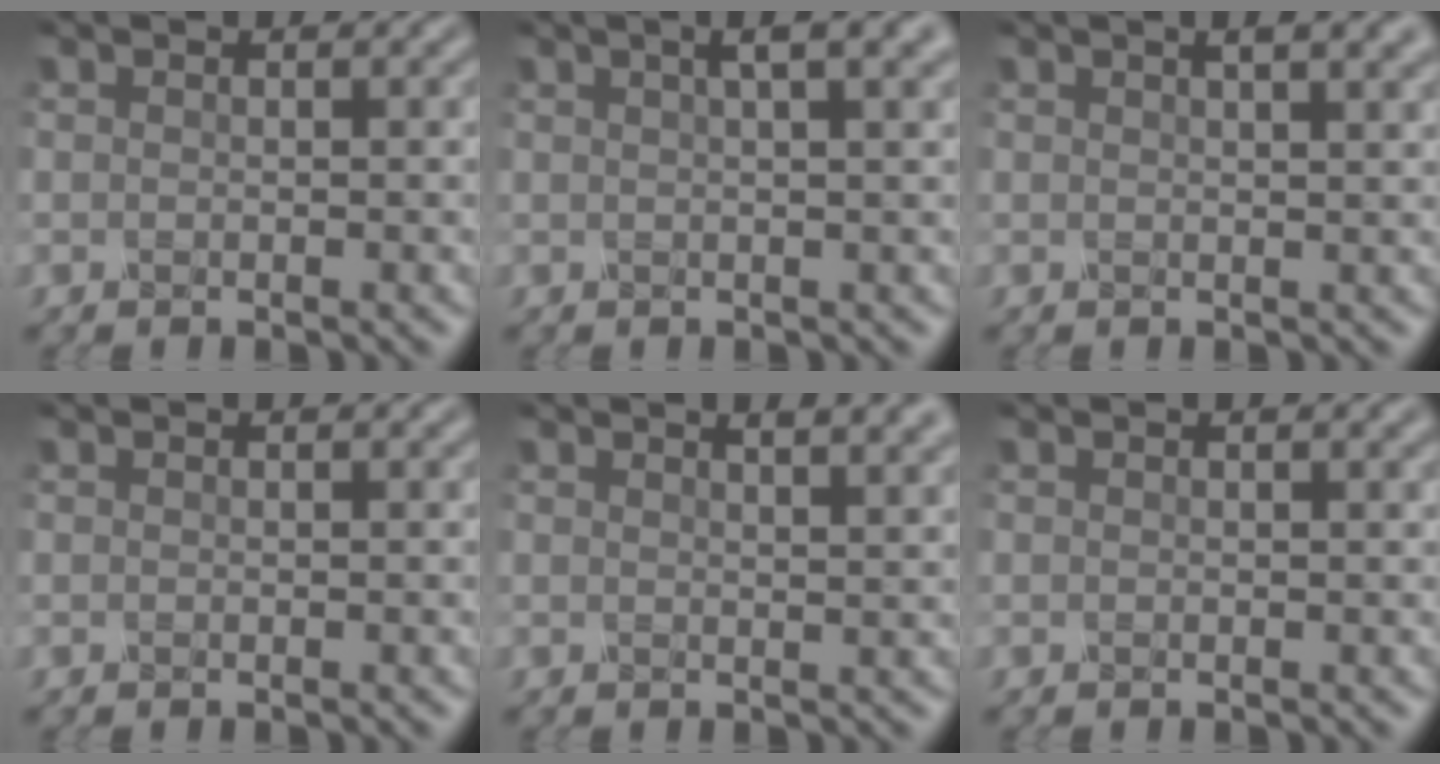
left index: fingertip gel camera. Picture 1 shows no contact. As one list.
[{"total": 5.2, "force": [2.8, 1.9, 4.0], "torque": [-0.037, 0.021, 0.011]}, {"total": 5.0, "force": [2.7, 2.1, 3.6], "torque": [-0.021, 0.023, 0.005]}, {"total": 0.0}, {"total": 4.1, "force": [2.7, 1.5, 2.6], "torque": [-0.009, 0.023, 0.011]}, {"total": 0.7, "force": [0.5, 0.1, 0.5], "torque": [-0.009, 0.002, 0.005]}]